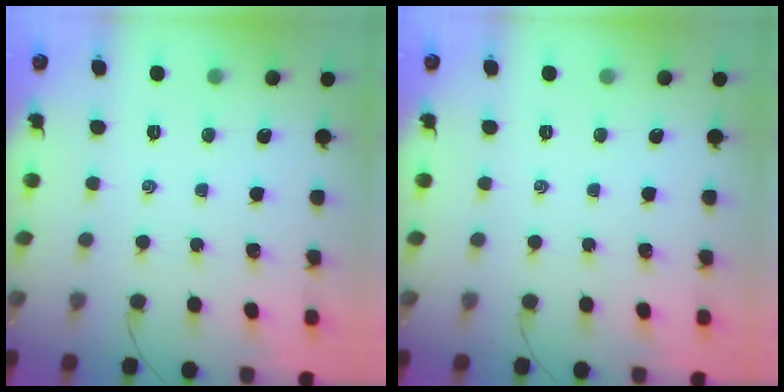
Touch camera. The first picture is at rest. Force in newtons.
{"total": 0.0}